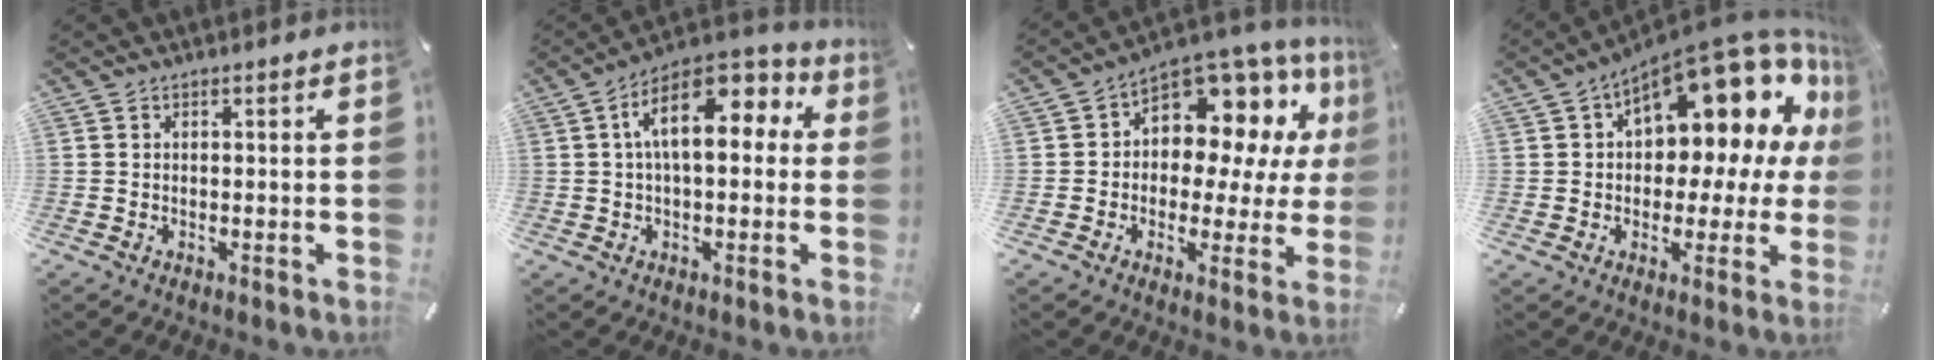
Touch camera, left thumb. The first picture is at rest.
{"total": 13.6, "force": [3.7, 6.8, 11.1], "torque": [-0.185, -0.004, 0.063]}
{"total": 11.0, "force": [4.8, 7.8, 6.2], "torque": [-0.096, -0.053, 0.089]}
{"total": 18.9, "force": [9.8, 9.1, 13.4], "torque": [-0.172, -0.082, 0.159]}